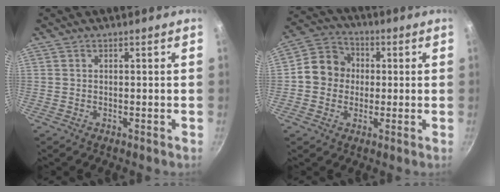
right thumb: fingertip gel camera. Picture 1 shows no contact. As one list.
[{"total": 9.3, "force": [0.1, 8.4, 4.0], "torque": [-0.034, 0.019, -0.020]}]